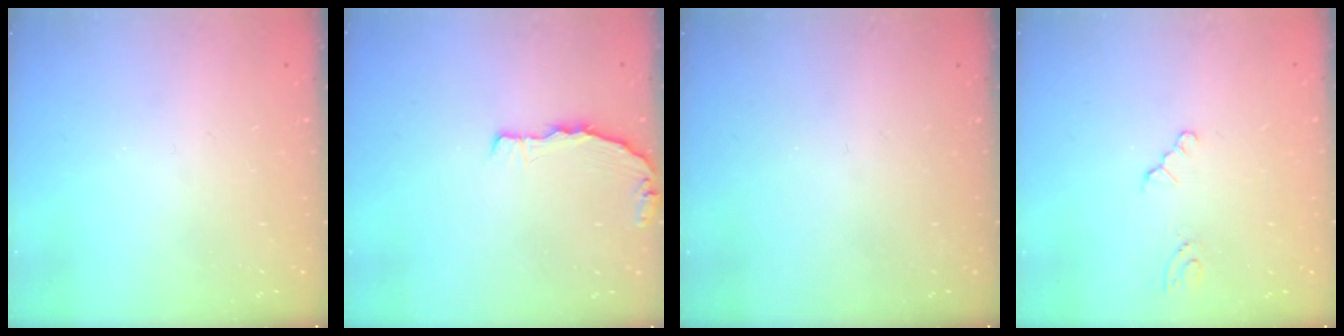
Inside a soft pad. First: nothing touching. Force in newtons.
{"total": 3.8, "press": 3.7, "slide": 0.3}
{"total": 0.0}
{"total": 0.0}